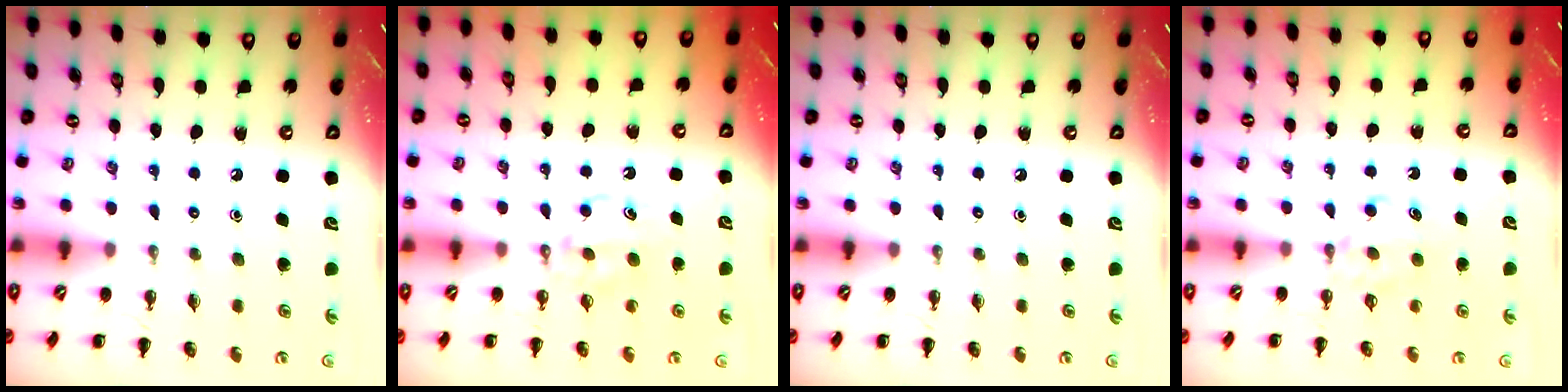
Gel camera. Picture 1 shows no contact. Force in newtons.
{"total": 5.7, "press": 5.5, "slide": 1.6}
{"total": 0.0}
{"total": 5.9, "press": 5.7, "slide": 1.8}